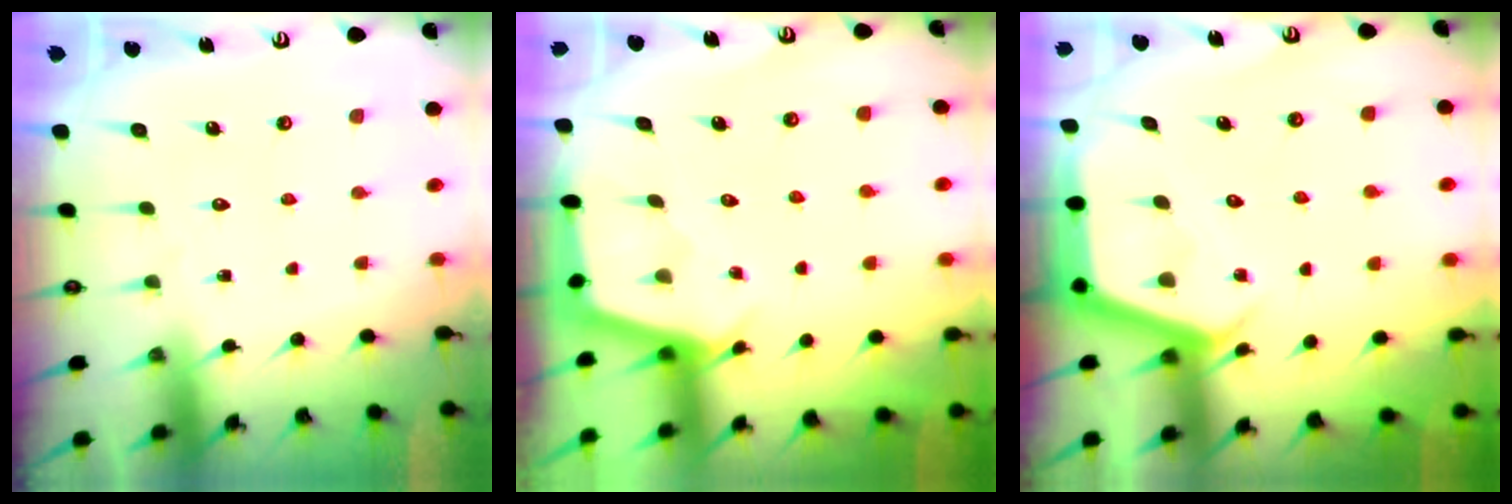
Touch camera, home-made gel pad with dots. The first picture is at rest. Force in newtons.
{"total": 3.0, "press": 2.9, "slide": 0.3}
{"total": 3.9, "press": 3.9, "slide": 0.4}